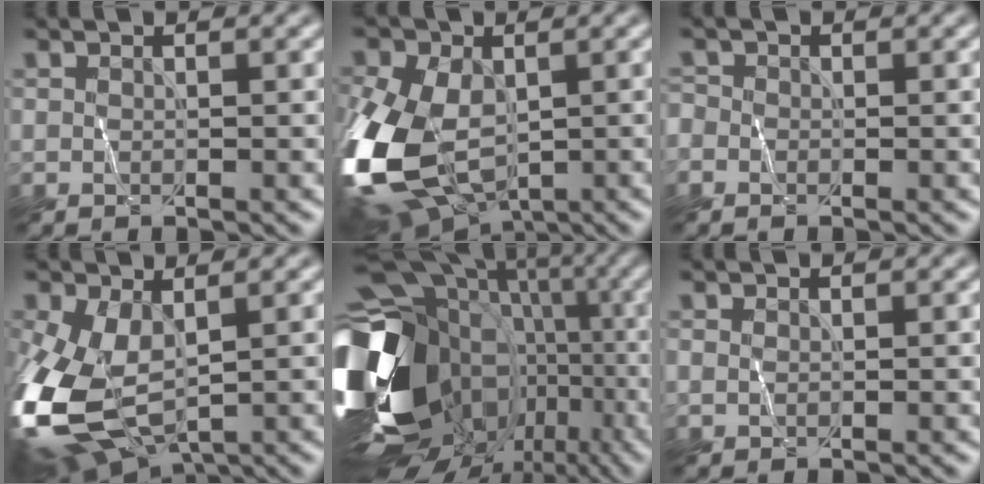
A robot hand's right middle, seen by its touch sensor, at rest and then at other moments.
{"total": 14.4, "force": [-3.0, 9.1, 10.8], "torque": [-0.266, -0.020, -0.054]}
{"total": 0.9, "force": [-0.5, 0.8, 0.2], "torque": [0.000, -0.002, -0.012]}
{"total": 12.2, "force": [-2.2, 6.8, 9.8], "torque": [-0.252, -0.026, -0.033]}
{"total": 21.0, "force": [-4.4, 16.5, 12.3], "torque": [-0.262, -0.025, -0.051]}
{"total": 0.0}